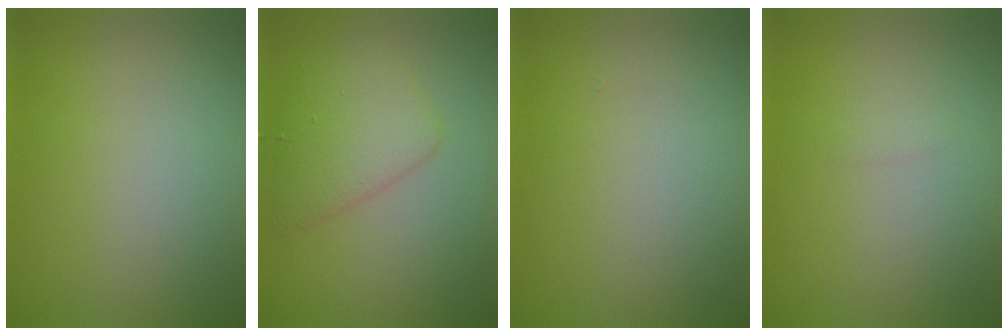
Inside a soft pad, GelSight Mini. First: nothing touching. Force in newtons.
{"total": 3.7, "press": 3.7, "slide": 0.2}
{"total": 0.0}
{"total": 0.5, "press": 0.5, "slide": 0.0}